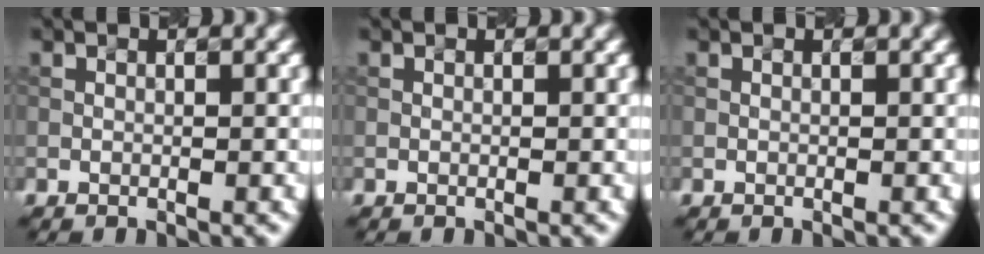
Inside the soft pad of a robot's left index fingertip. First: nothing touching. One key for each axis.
{"total": 0.0}
{"total": 0.0}